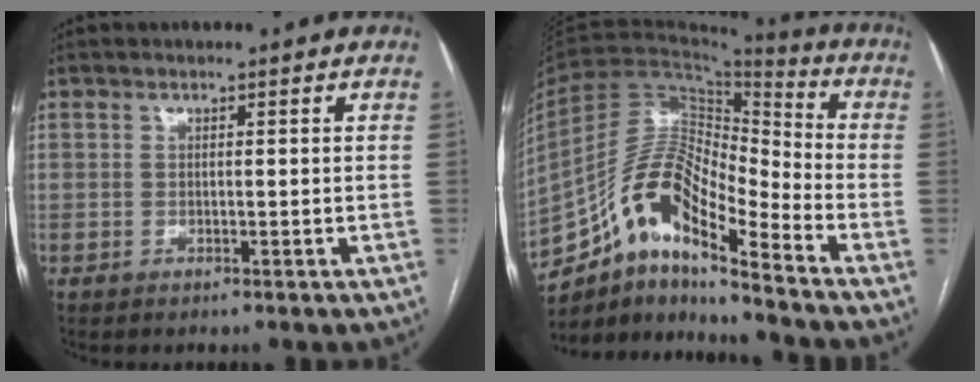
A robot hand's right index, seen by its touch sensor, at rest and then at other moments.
{"total": 15.4, "force": [-9.8, 3.6, 11.3], "torque": [-0.212, 0.031, -0.170]}